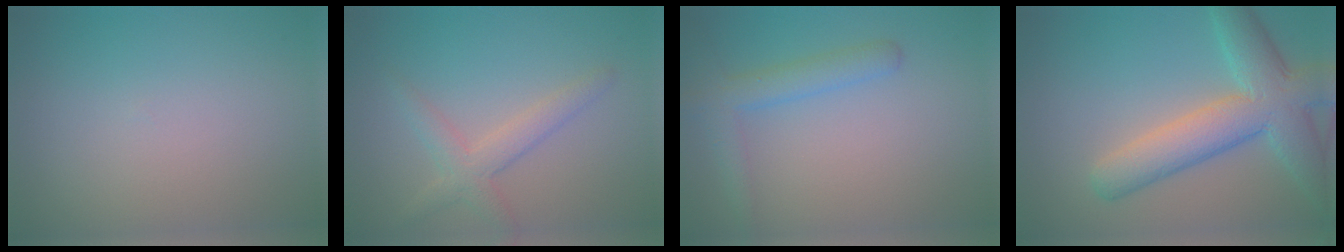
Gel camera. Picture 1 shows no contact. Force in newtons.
{"total": 2.8, "press": 2.8, "slide": 0.2}
{"total": 3.0, "press": 3.0, "slide": 0.2}
{"total": 7.5, "press": 7.5, "slide": 0.4}